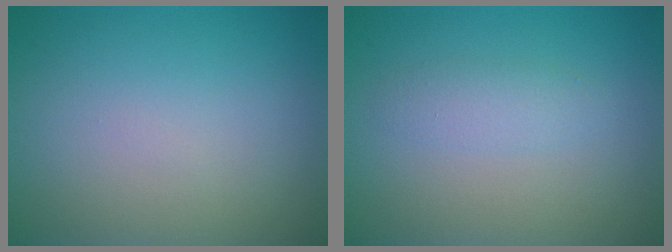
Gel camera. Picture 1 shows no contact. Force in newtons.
{"total": 1.6, "press": 1.6, "slide": 0.1}